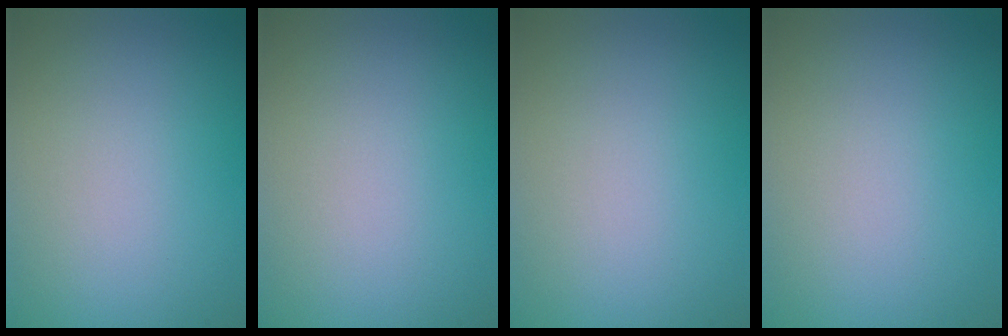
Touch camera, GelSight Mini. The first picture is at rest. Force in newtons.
{"total": 0.0}
{"total": 0.0}
{"total": 0.0}